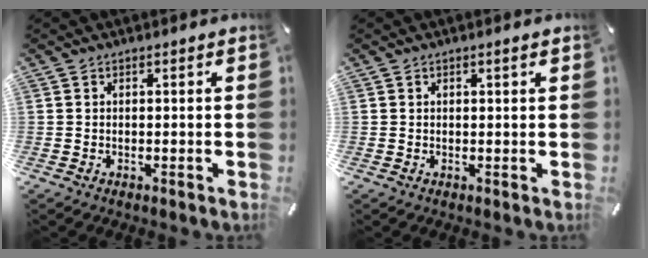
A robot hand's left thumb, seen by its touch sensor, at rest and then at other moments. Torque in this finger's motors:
{"motor_torque": [0.27, 0.15, -0.49, -0.07, -0.01]}